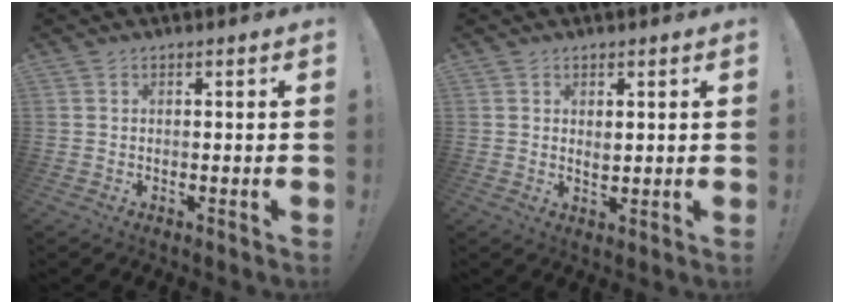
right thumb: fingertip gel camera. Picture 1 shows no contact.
{"total": 2.0, "force": [1.1, 0.9, 1.3], "torque": [-0.004, -0.011, 0.016]}